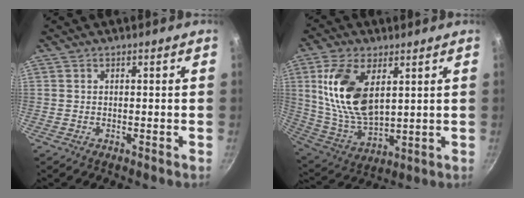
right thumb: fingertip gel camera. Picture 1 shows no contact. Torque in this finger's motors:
{"motor_torque": [-0.62, 1.95, 1.74, 0.85, 0.40]}